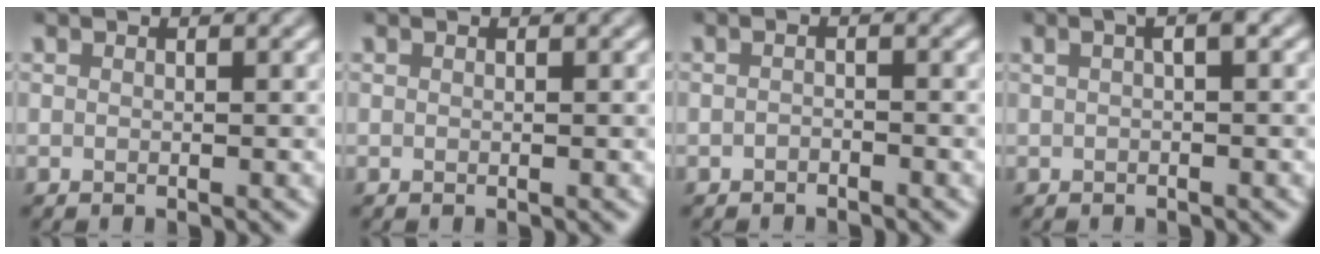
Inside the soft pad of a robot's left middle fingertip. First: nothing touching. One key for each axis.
{"total": 0.0}
{"total": 0.6, "fx": -0.6, "fy": 0.2, "fz": 0.2, "tx": -0.005, "ty": 0.000, "tz": -0.011}
{"total": 1.8, "fx": 0.5, "fy": 0.3, "fz": 1.7, "tx": -0.027, "ty": 0.015, "tz": 0.006}